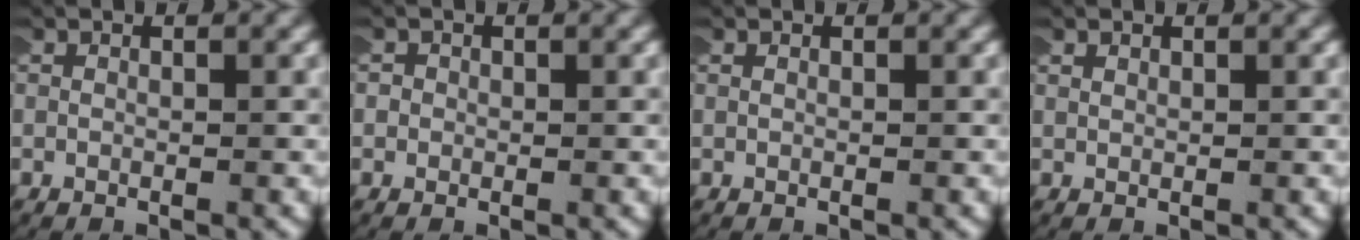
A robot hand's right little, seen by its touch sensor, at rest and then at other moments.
{"total": 1.1, "force": [-0.1, 1.1, -0.1], "torque": [-0.002, 0.003, -0.008]}
{"total": 0.0}
{"total": 0.5, "force": [0.5, 0.2, 0.2], "torque": [-0.010, -0.003, 0.012]}